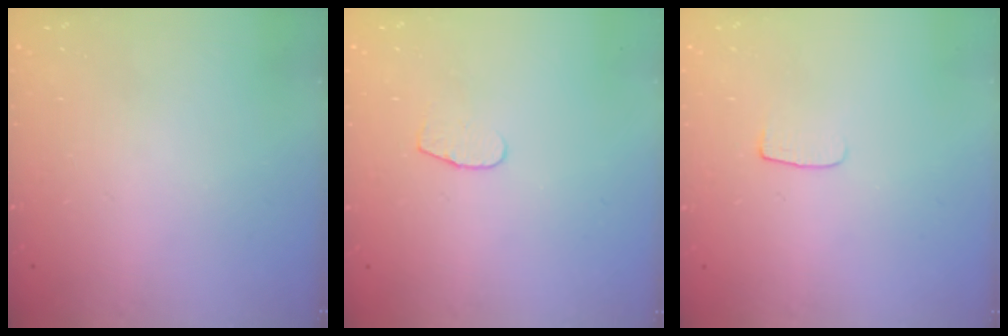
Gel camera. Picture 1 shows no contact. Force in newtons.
{"total": 4.6, "press": 4.6, "slide": 0.4}
{"total": 4.5, "press": 4.4, "slide": 0.6}